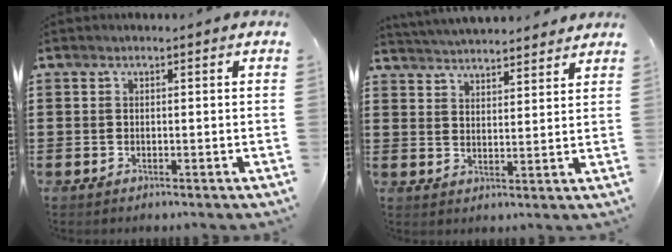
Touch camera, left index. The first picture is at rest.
{"total": 4.1, "force": [4.1, 0.0, 0.2], "torque": [-0.018, -0.019, 0.074]}